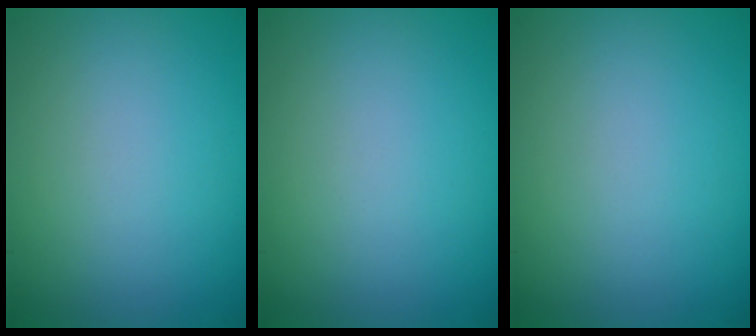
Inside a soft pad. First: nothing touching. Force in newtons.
{"total": 0.0}
{"total": 0.0}